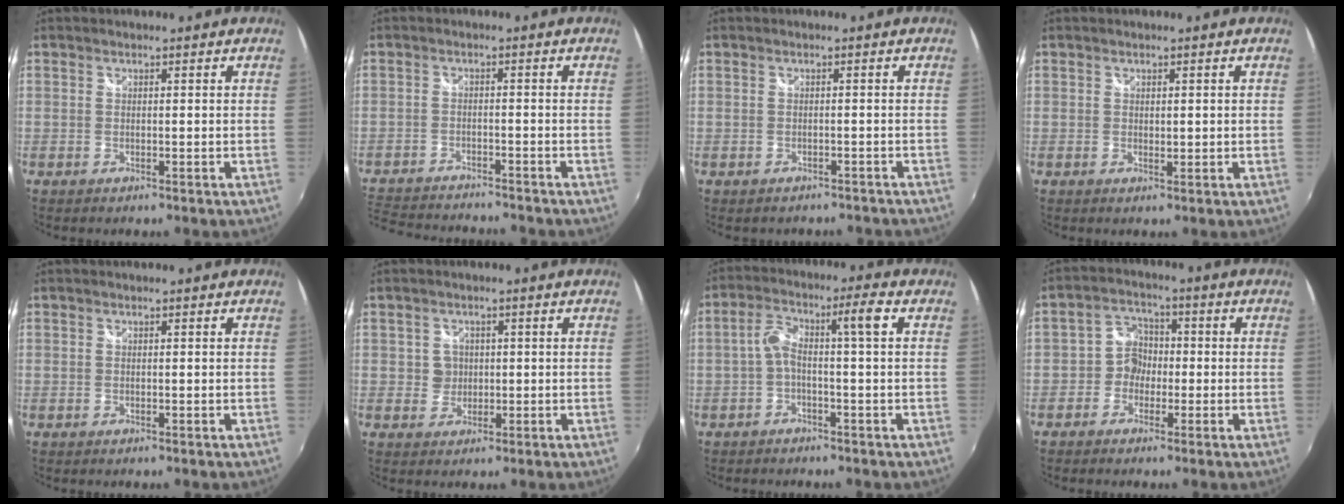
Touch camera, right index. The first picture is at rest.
{"total": 11.4, "force": [-10.4, 2.8, 3.7], "torque": [-0.104, -0.005, -0.171]}
{"total": 4.3, "force": [-3.7, 1.8, 1.3], "torque": [-0.024, -0.013, -0.042]}
{"total": 1.3, "force": [0.3, 0.7, 1.0], "torque": [-0.016, -0.002, 0.005]}
{"total": 0.0}
{"total": 2.9, "force": [0.2, 2.9, 0.4], "torque": [-0.001, 0.006, 0.002]}
{"total": 5.5, "force": [-0.8, 0.1, 5.4], "torque": [-0.109, 0.012, -0.013]}
{"total": 5.0, "force": [-1.7, 4.5, 1.3], "torque": [-0.018, 0.017, -0.039]}